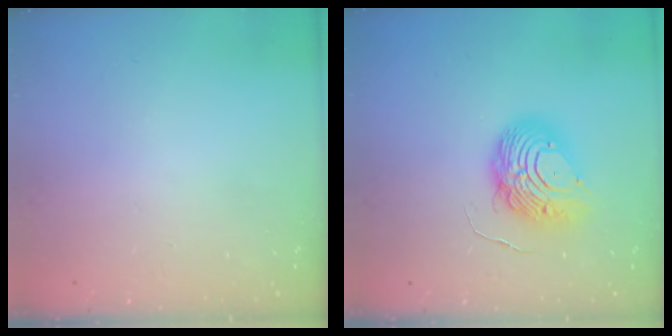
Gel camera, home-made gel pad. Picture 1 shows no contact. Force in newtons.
{"total": 10.2, "press": 10.2, "slide": 1.1}